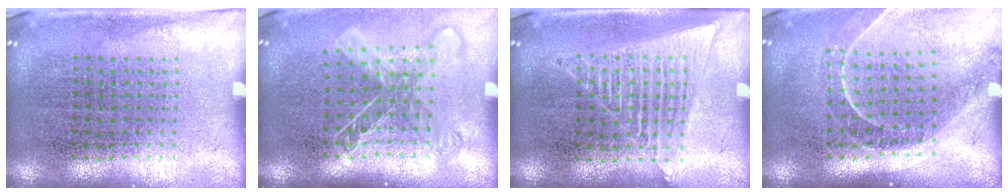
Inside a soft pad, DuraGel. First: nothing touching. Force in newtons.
{"total": 1.5, "press": 1.2, "slide": 0.8}
{"total": 1.4, "press": 1.4, "slide": 0.1}
{"total": 1.2, "press": 1.2, "slide": 0.1}